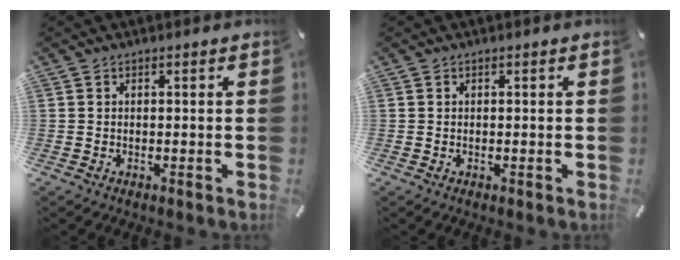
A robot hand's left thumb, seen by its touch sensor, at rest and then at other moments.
{"total": 0.0}